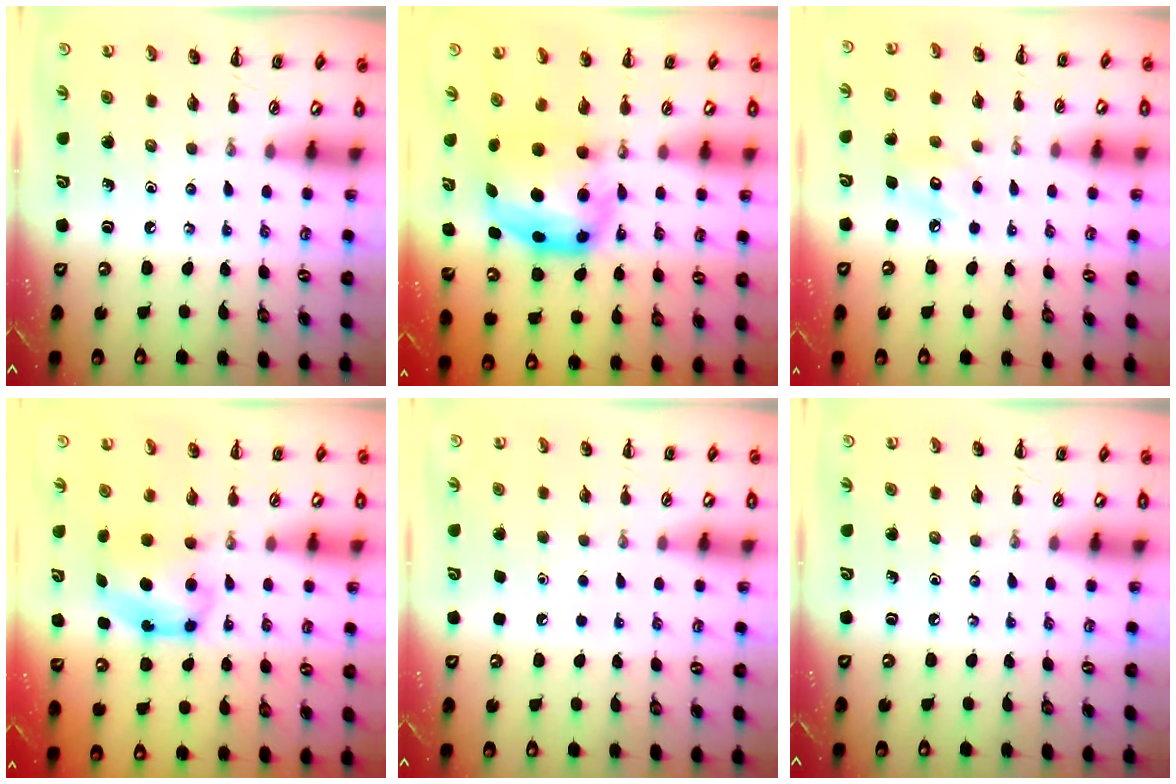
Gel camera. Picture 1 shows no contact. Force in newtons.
{"total": 7.1, "press": 6.9, "slide": 1.6}
{"total": 6.2, "press": 6.1, "slide": 1.1}
{"total": 6.1, "press": 6.1, "slide": 0.9}
{"total": 1.8, "press": 1.8, "slide": 0.1}
{"total": 0.0}